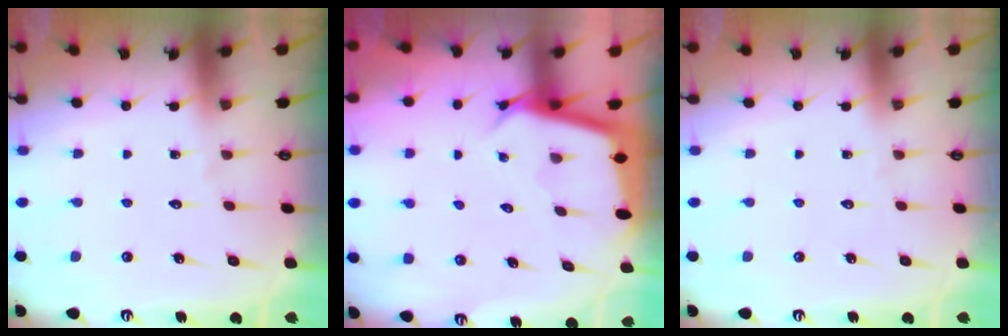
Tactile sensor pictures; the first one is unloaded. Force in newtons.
{"total": 2.9, "press": 2.9, "slide": 0.1}
{"total": 0.0}